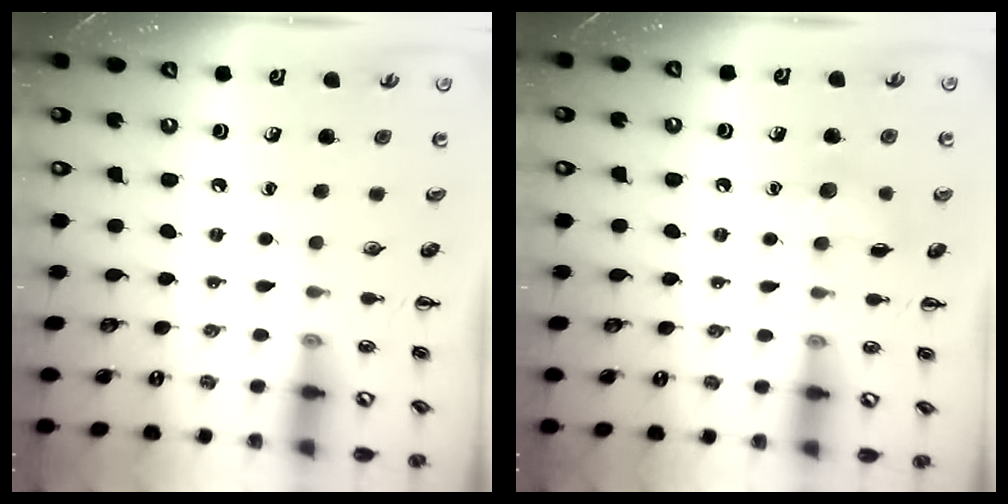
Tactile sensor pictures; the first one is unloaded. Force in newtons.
{"total": 6.9, "press": 6.9, "slide": 0.8}